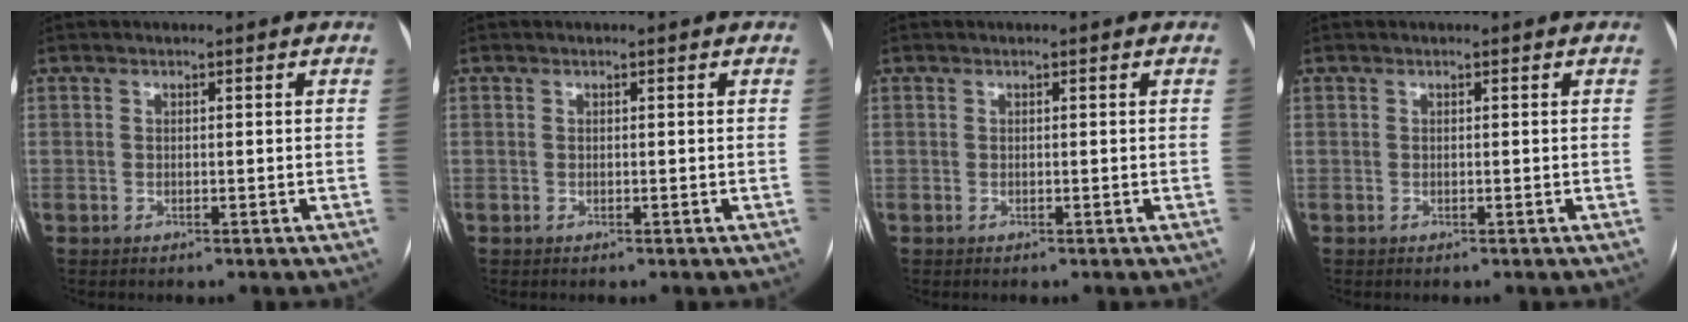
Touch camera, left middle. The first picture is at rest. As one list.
[{"total": 0.0}, {"total": 0.0}, {"total": 0.0}]